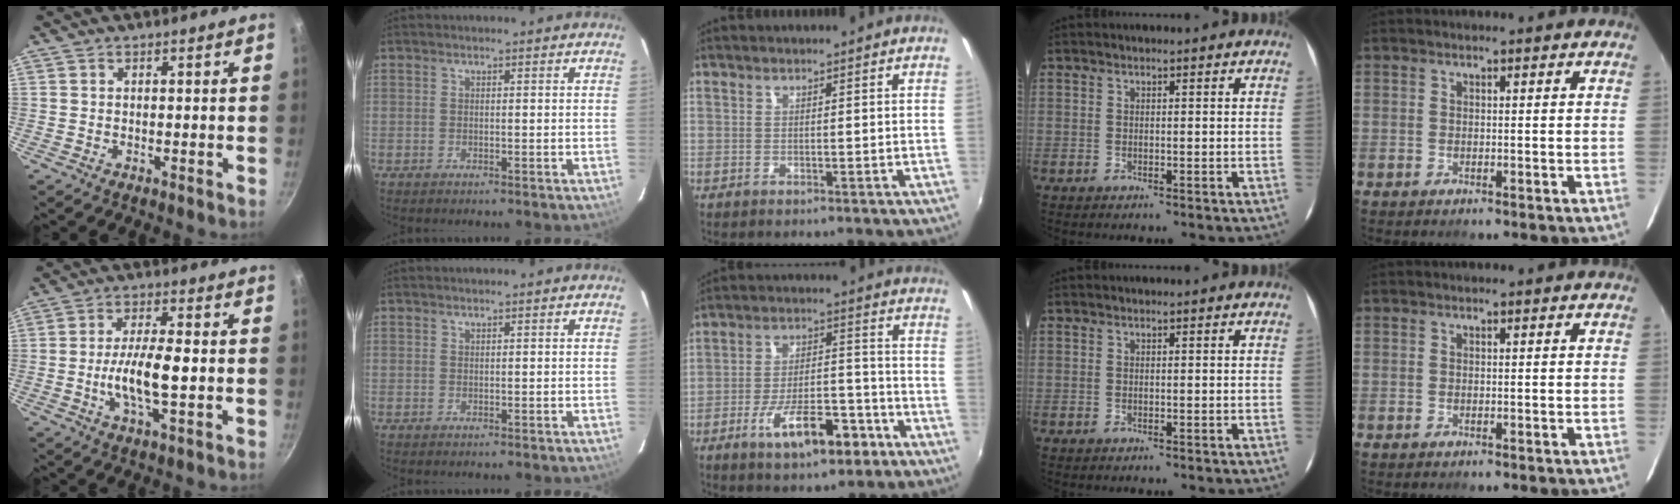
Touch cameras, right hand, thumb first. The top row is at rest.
{"thumb": {"total": 9.5, "force": [-1.2, 2.9, 9.0], "torque": [-0.170, 0.013, -0.027]}, "middle": {"total": 12.1, "force": [-6.6, 4.5, 9.1], "torque": [-0.162, 0.004, -0.098]}}